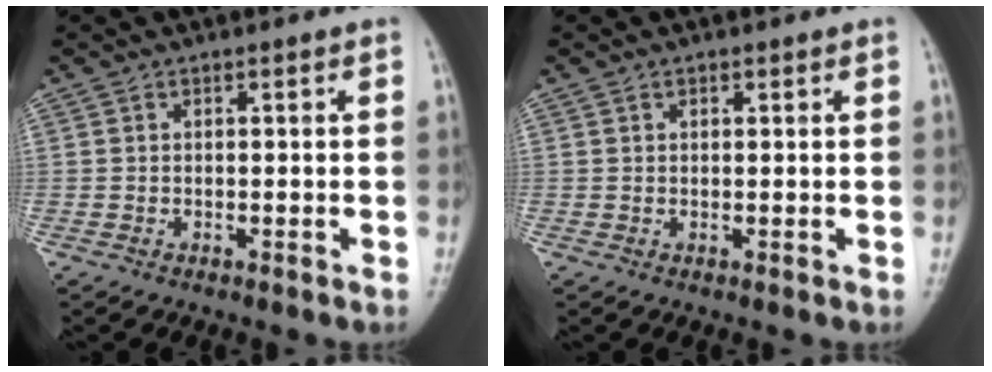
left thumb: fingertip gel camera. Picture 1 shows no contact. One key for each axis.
{"total": 0.6, "fx": 0.4, "fy": 0.3, "fz": 0.4, "tx": -0.005, "ty": -0.001, "tz": 0.005}